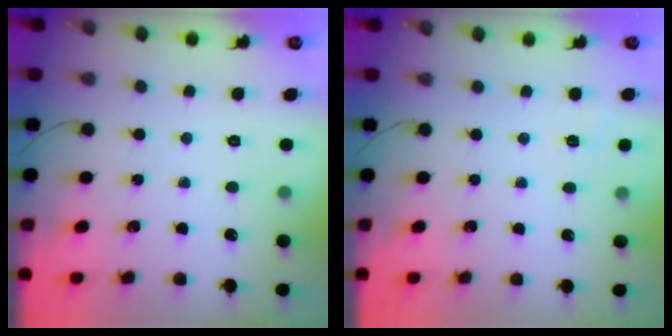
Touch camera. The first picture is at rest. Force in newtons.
{"total": 3.3, "press": 3.0, "slide": 1.5}